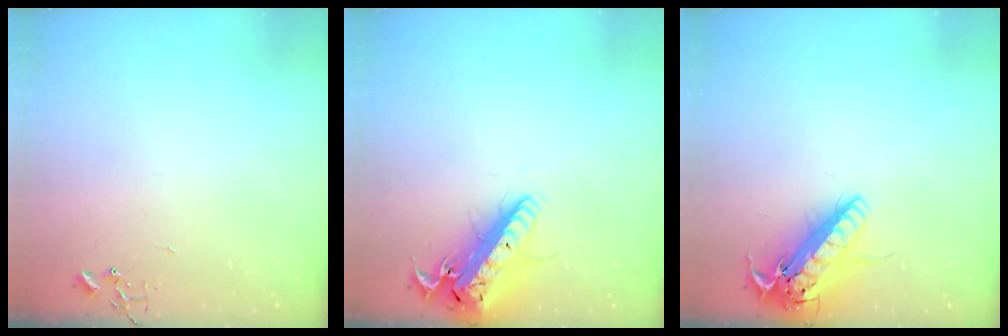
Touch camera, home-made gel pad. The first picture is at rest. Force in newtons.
{"total": 18.3, "press": 17.9, "slide": 3.4}
{"total": 18.2, "press": 17.9, "slide": 3.4}